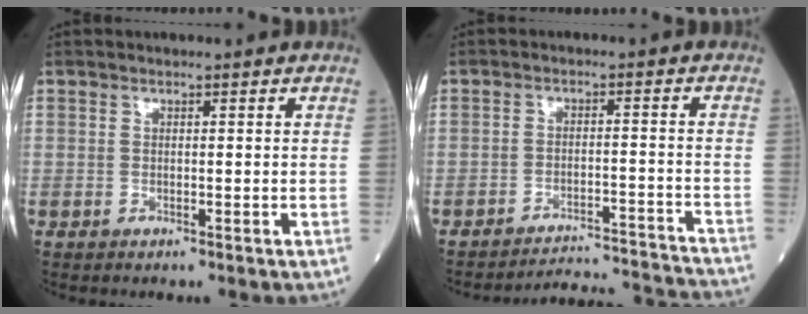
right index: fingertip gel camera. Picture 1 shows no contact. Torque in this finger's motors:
{"motor_torque": [-0.28, -0.40, 0.31, 0.08]}